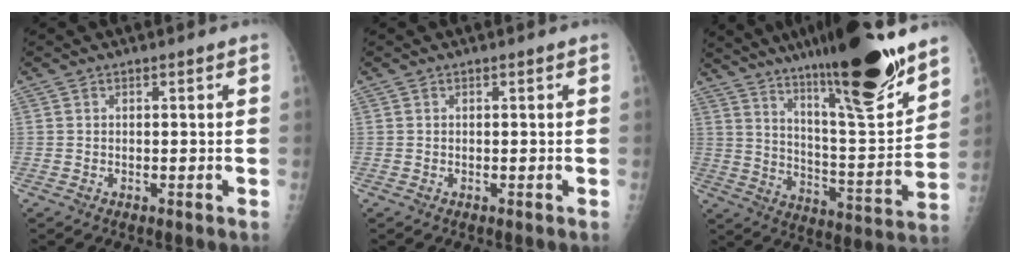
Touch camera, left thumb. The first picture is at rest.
{"total": 0.0}
{"total": 25.8, "force": [19.0, 2.7, 17.3], "torque": [-0.258, -0.085, 0.313]}